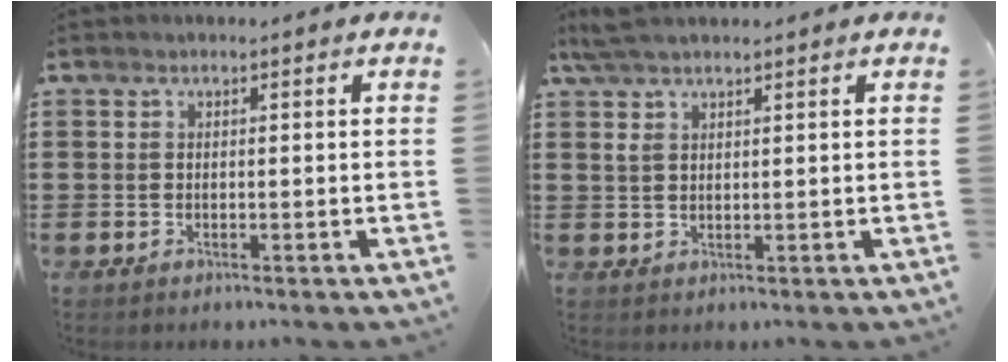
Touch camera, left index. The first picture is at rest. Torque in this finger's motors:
{"motor_torque": [1.45, -0.69, 0.28, 0.08]}